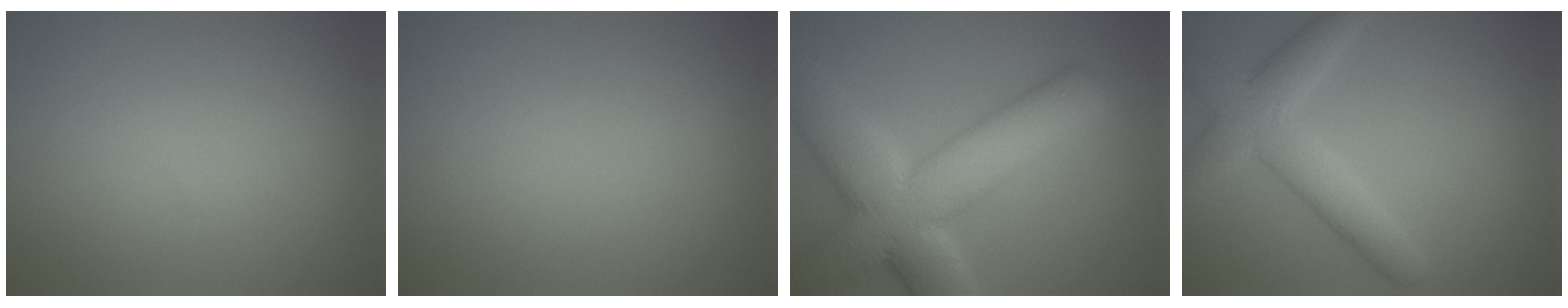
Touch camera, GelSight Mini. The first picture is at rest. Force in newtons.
{"total": 0.0}
{"total": 12.8, "press": 12.8, "slide": 1.0}
{"total": 5.1, "press": 5.1, "slide": 0.2}